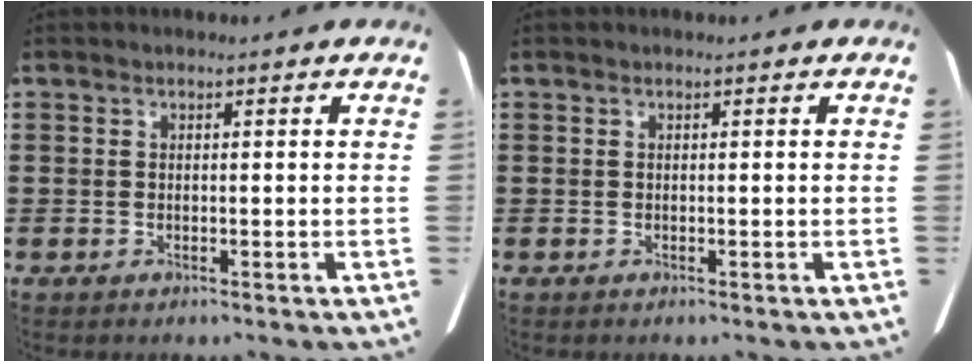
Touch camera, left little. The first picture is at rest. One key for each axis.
{"total": 0.0}